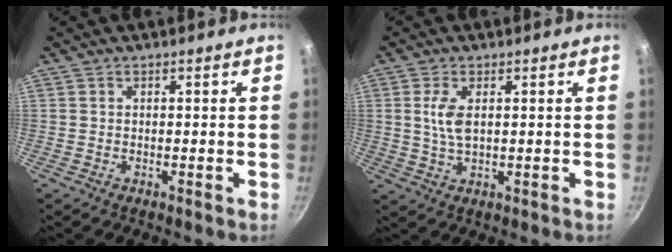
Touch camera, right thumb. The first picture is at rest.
{"total": 5.0, "force": [1.0, 2.4, 4.3], "torque": [-0.087, -0.004, 0.021]}